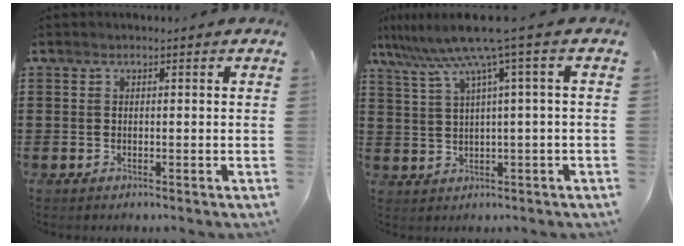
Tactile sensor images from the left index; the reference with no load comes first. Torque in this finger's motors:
{"motor_torque": [1.38, -0.77, 0.65, 0.20]}